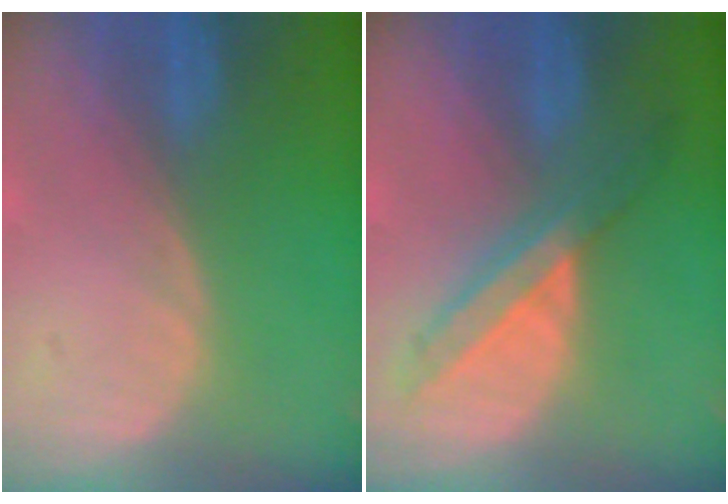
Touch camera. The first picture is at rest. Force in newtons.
{"total": 7.2, "press": 6.2, "slide": 3.5}